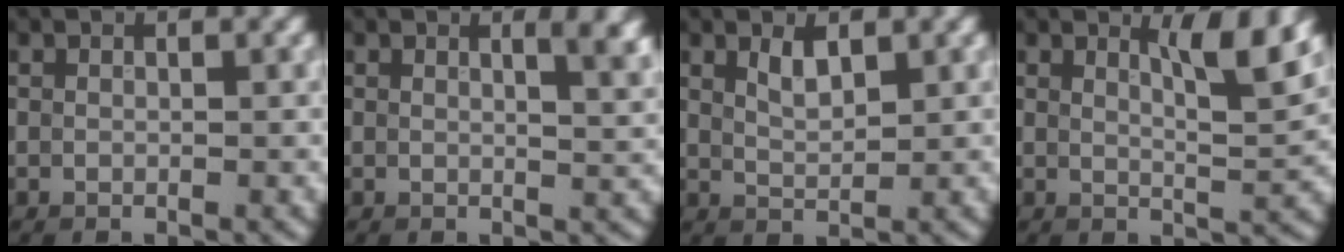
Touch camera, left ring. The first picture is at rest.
{"total": 3.2, "force": [1.6, 1.1, 2.5], "torque": [-0.012, 0.003, 0.019]}
{"total": 1.9, "force": [1.2, 0.7, 1.4], "torque": [-0.029, -0.002, 0.025]}
{"total": 4.2, "force": [2.3, 0.8, 3.4], "torque": [-0.044, -0.005, 0.036]}